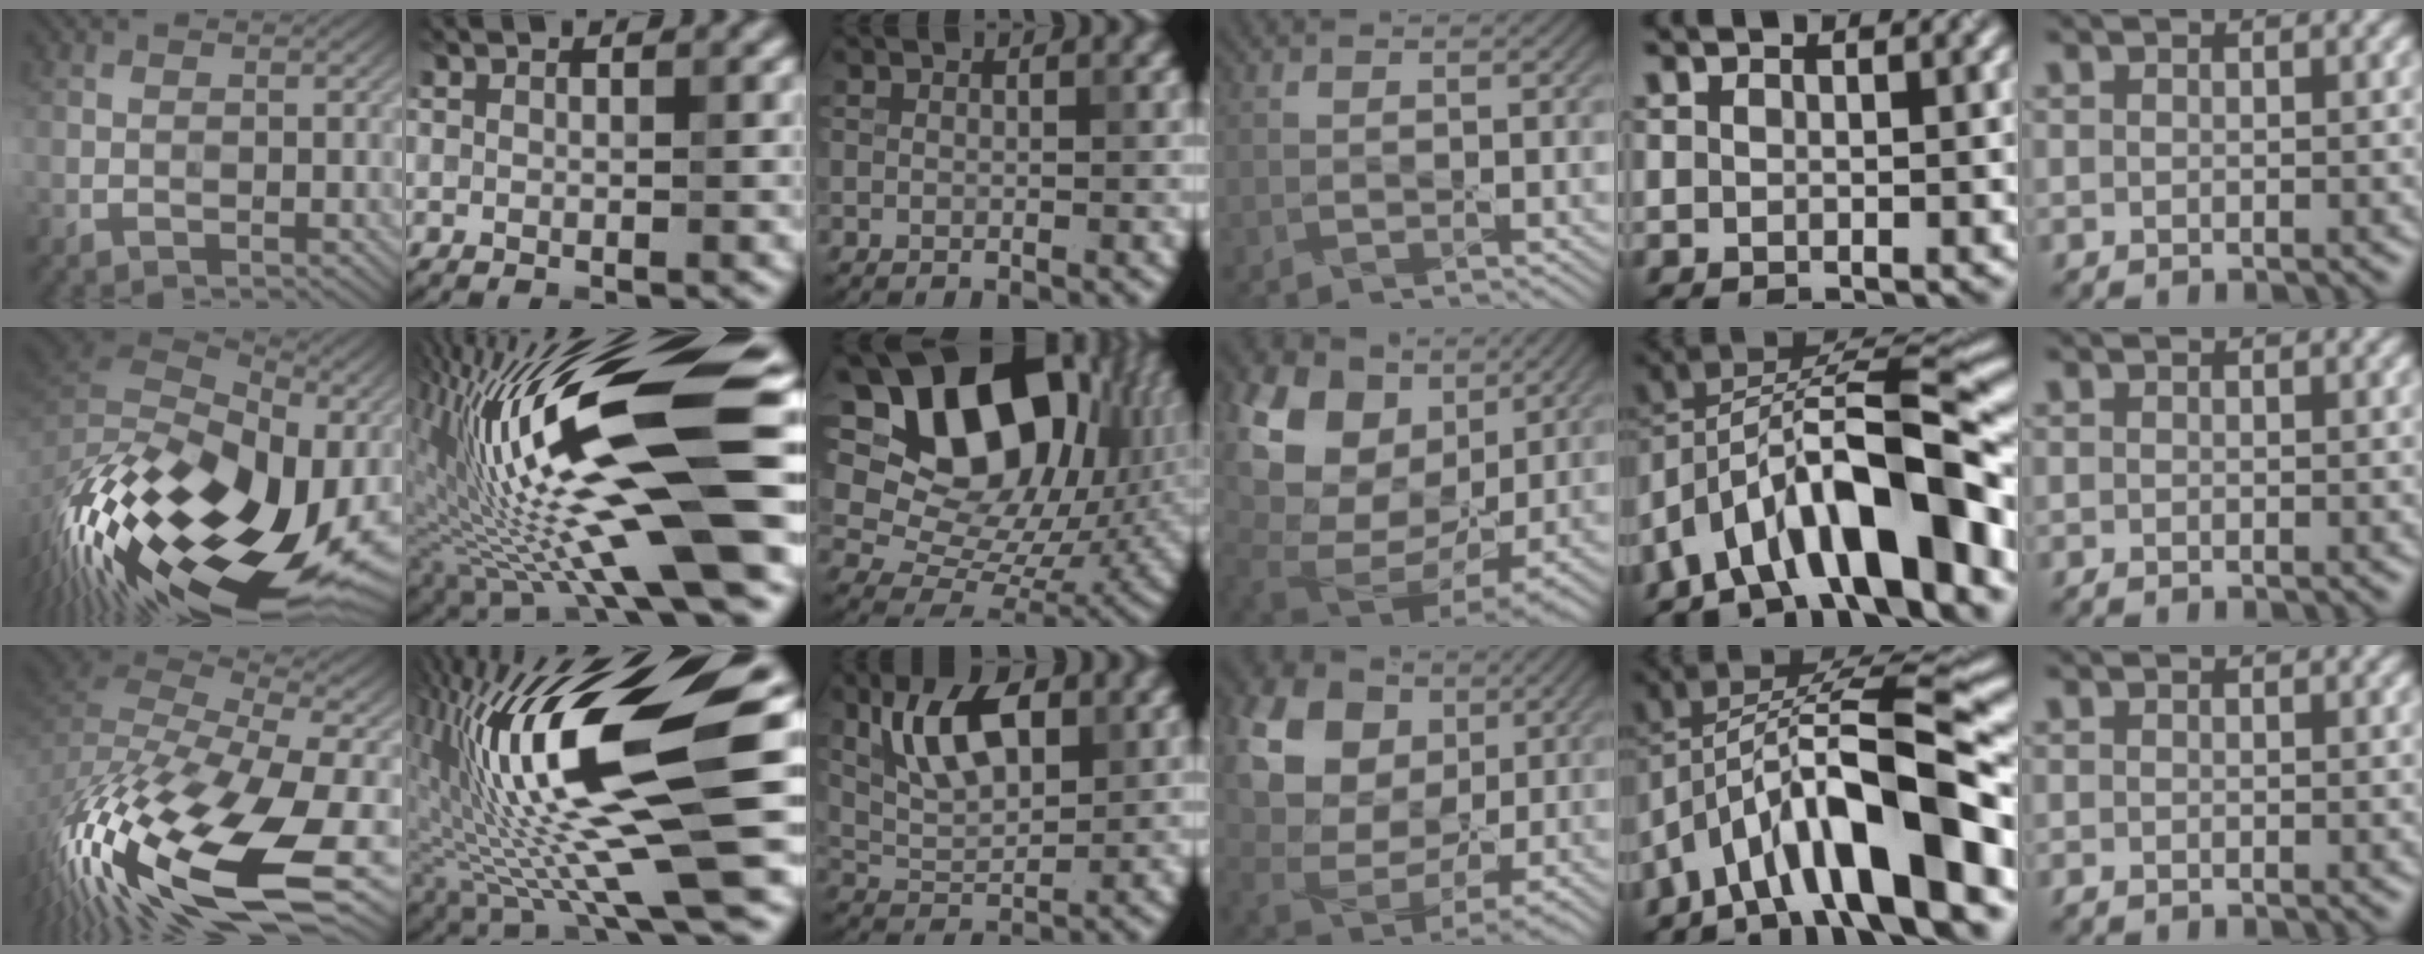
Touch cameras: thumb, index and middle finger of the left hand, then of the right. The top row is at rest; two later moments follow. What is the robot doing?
{"motion": "wipe", "object": "glass cup"}